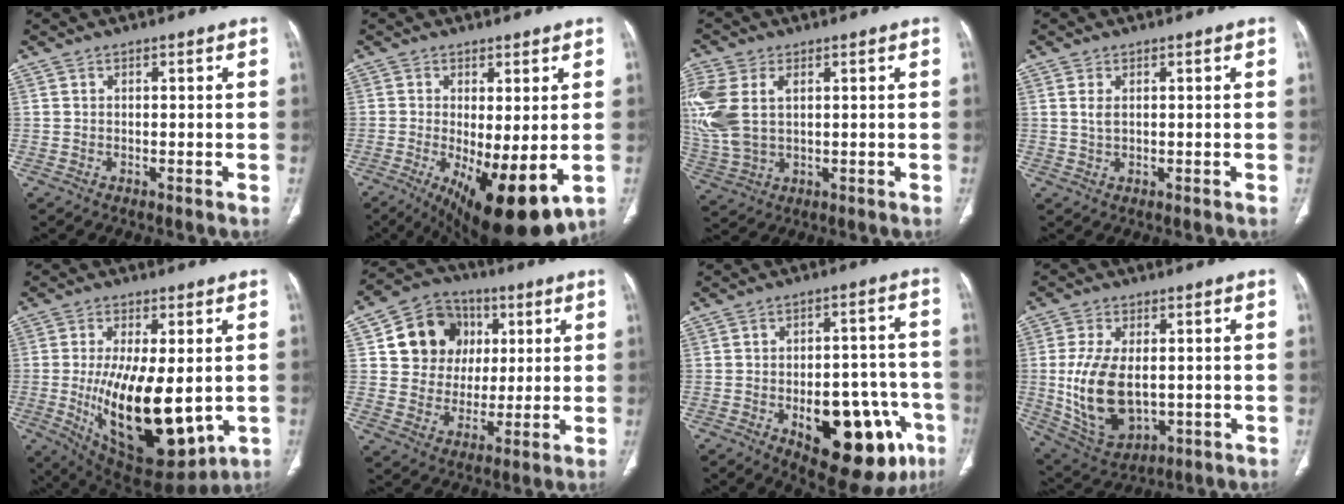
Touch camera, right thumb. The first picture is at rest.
{"total": 14.3, "force": [-3.7, 4.9, 12.9], "torque": [-0.195, -0.025, -0.040]}
{"total": 14.2, "force": [3.0, 8.8, 10.7], "torque": [-0.284, 0.002, 0.067]}
{"total": 1.3, "force": [0.4, 0.7, 1.1], "torque": [-0.027, 0.003, 0.012]}
{"total": 21.1, "force": [-2.4, 9.2, 18.8], "torque": [-0.314, -0.030, -0.009]}
{"total": 14.3, "force": [3.9, 12.7, 5.4], "torque": [-0.049, 0.007, 0.070]}
{"total": 21.4, "force": [-8.1, 10.6, 16.8], "torque": [-0.165, 0.036, -0.090]}
{"total": 14.6, "force": [-0.6, 8.7, 11.7], "torque": [-0.221, -0.010, 0.014]}